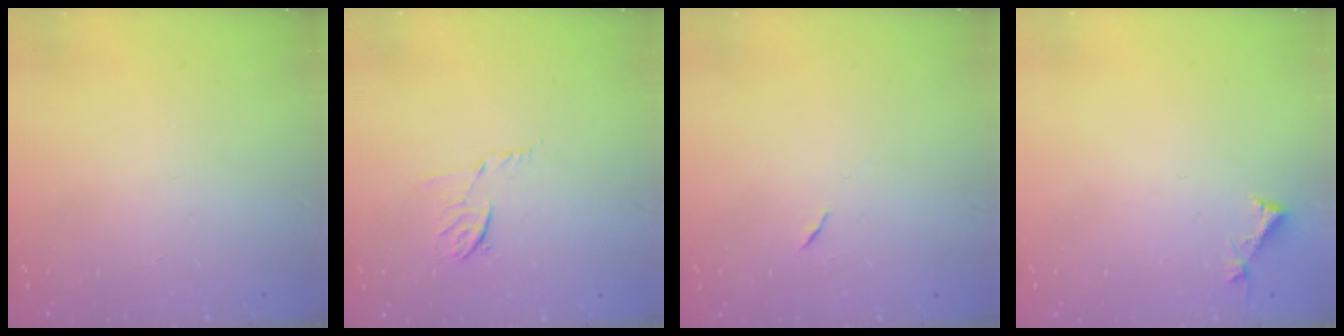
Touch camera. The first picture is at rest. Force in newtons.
{"total": 5.9, "press": 5.9, "slide": 1.0}
{"total": 5.3, "press": 4.8, "slide": 2.2}
{"total": 3.1, "press": 3.1, "slide": 0.3}